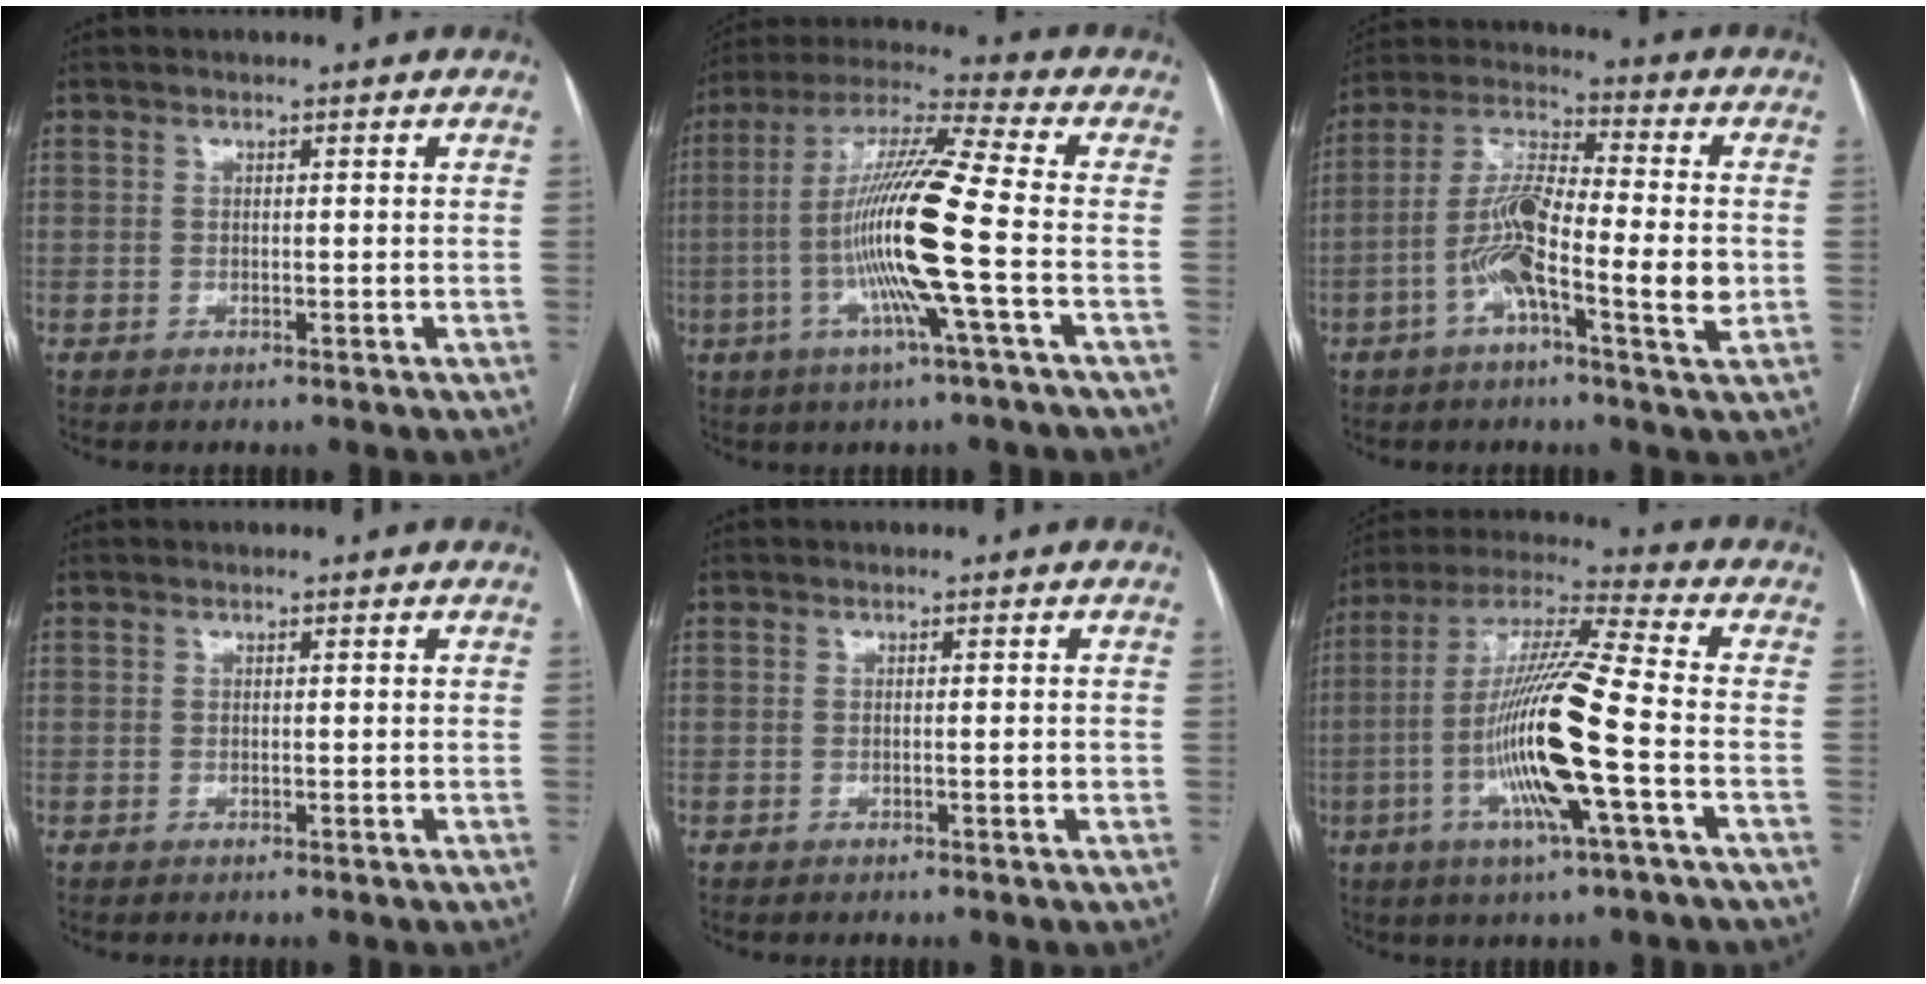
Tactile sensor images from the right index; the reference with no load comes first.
{"total": 15.7, "force": [-3.1, -1.1, 15.3], "torque": [-0.296, -0.004, -0.074]}
{"total": 12.9, "force": [-2.9, 2.2, 12.4], "torque": [-0.234, 0.007, -0.058]}
{"total": 0.0}
{"total": 1.0, "force": [-0.1, 0.1, 0.9], "torque": [-0.016, -0.001, -0.001]}
{"total": 16.8, "force": [-4.2, 0.0, 16.3], "torque": [-0.322, -0.007, -0.087]}